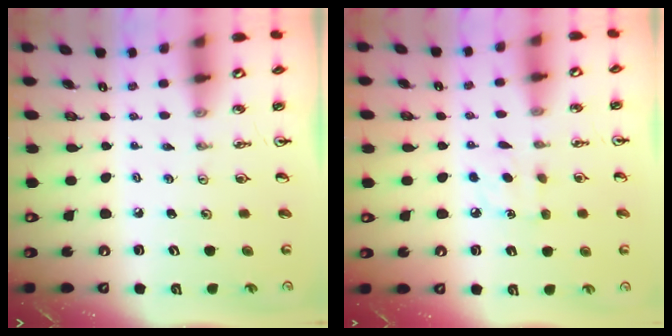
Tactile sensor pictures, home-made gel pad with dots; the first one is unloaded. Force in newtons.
{"total": 5.8, "press": 5.8, "slide": 0.7}